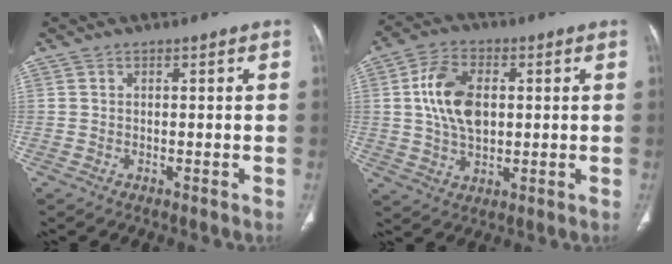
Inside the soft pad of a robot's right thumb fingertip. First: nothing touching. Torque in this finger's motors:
{"motor_torque": [1.55, 1.41, 1.48, 0.15, 0.13]}